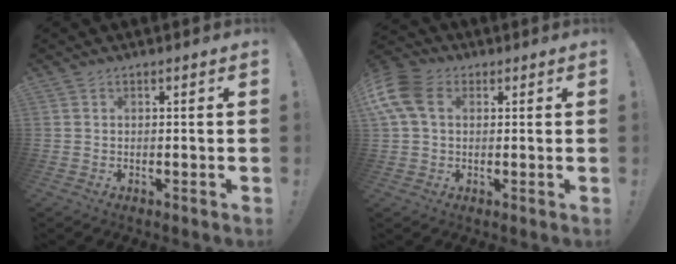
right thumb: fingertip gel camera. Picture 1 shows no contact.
{"total": 11.8, "force": [3.1, 7.9, 8.2], "torque": [-0.178, 0.001, 0.060]}